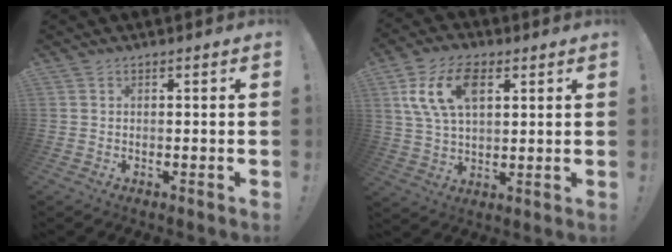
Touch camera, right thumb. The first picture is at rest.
{"total": 14.8, "force": [6.2, 9.3, 9.7], "torque": [-0.177, -0.010, 0.115]}